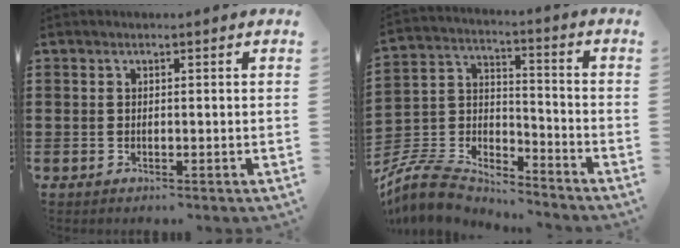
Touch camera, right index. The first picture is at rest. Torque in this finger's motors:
{"motor_torque": [-2.14, 0.00, -1.05, -0.21]}